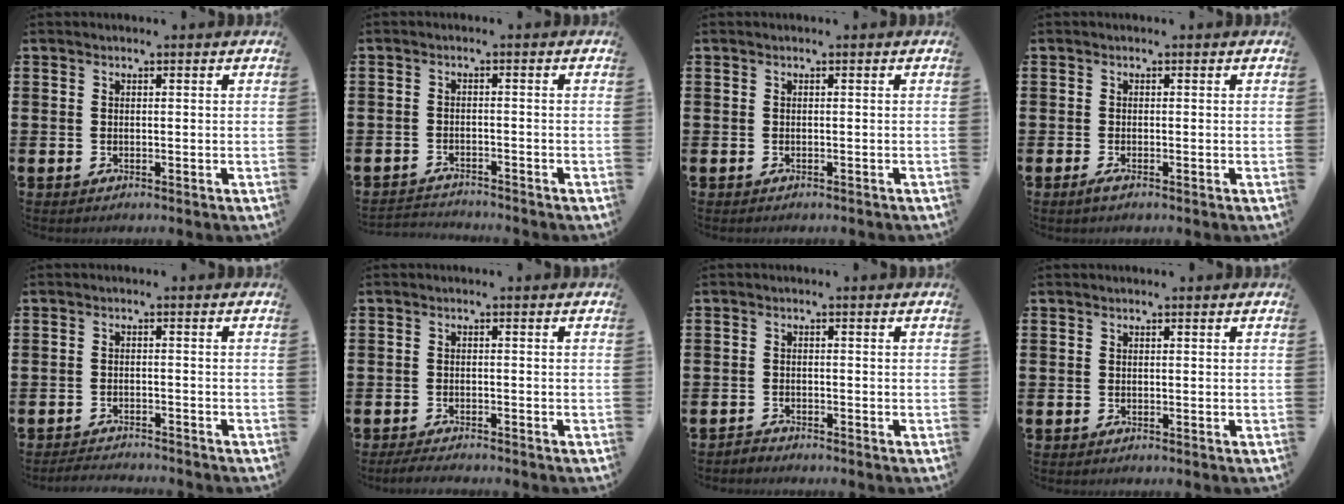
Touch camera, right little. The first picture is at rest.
{"total": 1.9, "force": [-1.9, 0.0, -0.2], "torque": [-0.003, 0.002, -0.042]}
{"total": 0.0}
{"total": 1.0, "force": [-0.4, 0.2, 0.9], "torque": [-0.016, -0.003, -0.006]}
{"total": 1.9, "force": [-1.8, 0.0, -0.1], "torque": [-0.003, 0.001, -0.039]}
{"total": 1.4, "force": [-1.3, 0.2, 0.5], "torque": [-0.009, -0.001, -0.027]}
{"total": 1.1, "force": [-1.1, 0.1, -0.1], "torque": [-0.002, 0.002, -0.023]}
{"total": 0.0}